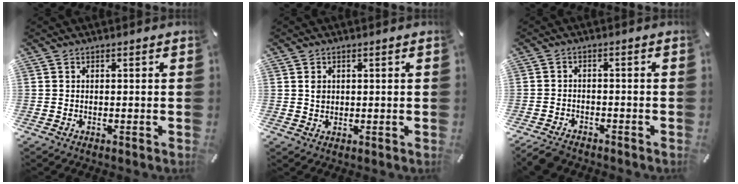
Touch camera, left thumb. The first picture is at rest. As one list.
[{"total": 1.9, "force": [0.5, 1.6, 0.9], "torque": [-0.012, 0.003, 0.006]}, {"total": 3.7, "force": [-3.3, 1.4, 1.0], "torque": [-0.034, 0.011, -0.069]}]